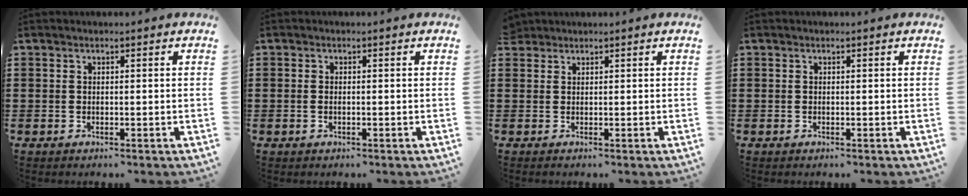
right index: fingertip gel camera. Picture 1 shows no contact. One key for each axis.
{"total": 0.8, "fx": -0.1, "fy": 0.3, "fz": 0.7, "tx": -0.016, "ty": 0.001, "tz": -0.003}
{"total": 1.3, "fx": 1.1, "fy": 0.7, "fz": -0.2, "tx": -0.001, "ty": 0.003, "tz": 0.024}
{"total": 0.0}